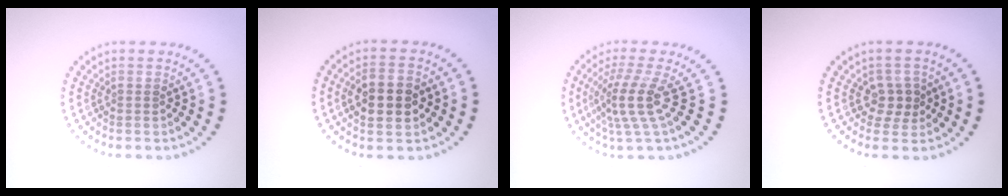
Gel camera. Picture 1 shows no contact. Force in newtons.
{"total": 5.1, "press": 5.1, "slide": 0.3}
{"total": 3.8, "press": 2.7, "slide": 2.8}
{"total": 2.2, "press": 2.0, "slide": 0.9}